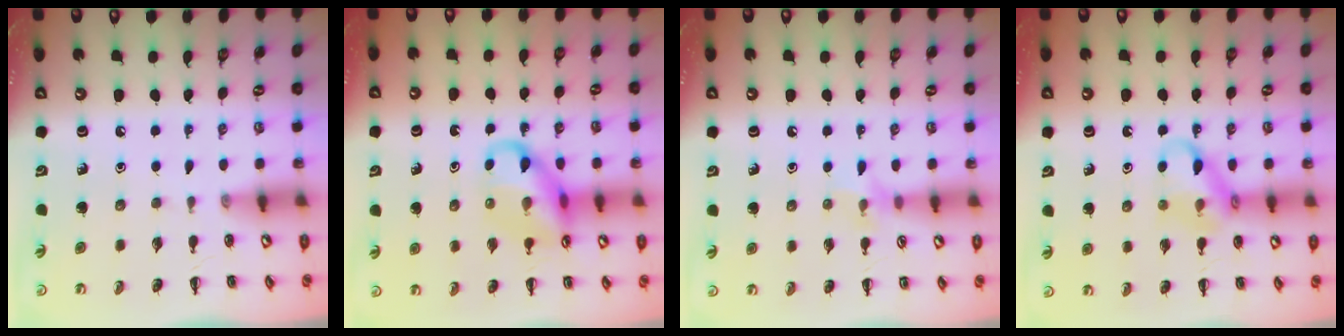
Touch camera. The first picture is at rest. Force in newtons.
{"total": 13.7, "press": 13.5, "slide": 2.3}
{"total": 7.0, "press": 6.8, "slide": 1.7}
{"total": 12.5, "press": 12.4, "slide": 1.7}